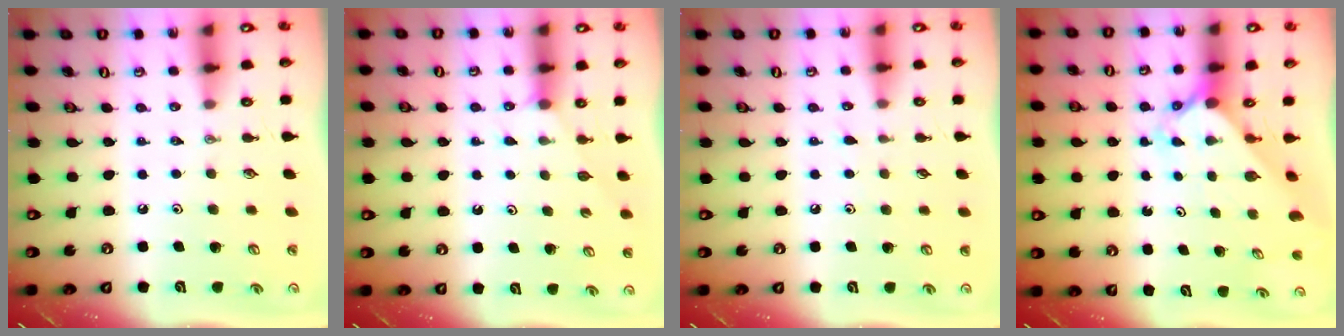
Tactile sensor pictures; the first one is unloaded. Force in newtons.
{"total": 2.5, "press": 2.5, "slide": 0.3}
{"total": 4.3, "press": 4.2, "slide": 0.5}
{"total": 2.5, "press": 2.5, "slide": 0.2}